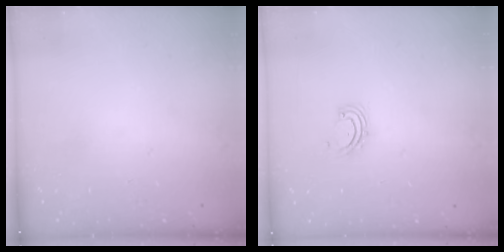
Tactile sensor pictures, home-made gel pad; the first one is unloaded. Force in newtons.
{"total": 2.9, "press": 2.9, "slide": 0.4}